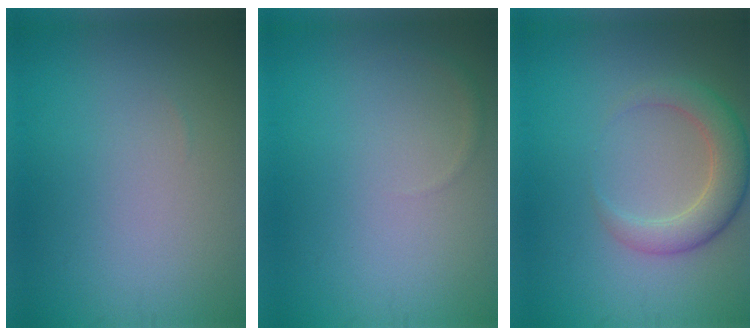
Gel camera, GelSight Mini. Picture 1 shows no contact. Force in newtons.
{"total": 0.5, "press": 0.5, "slide": 0.0}
{"total": 3.7, "press": 3.7, "slide": 0.3}